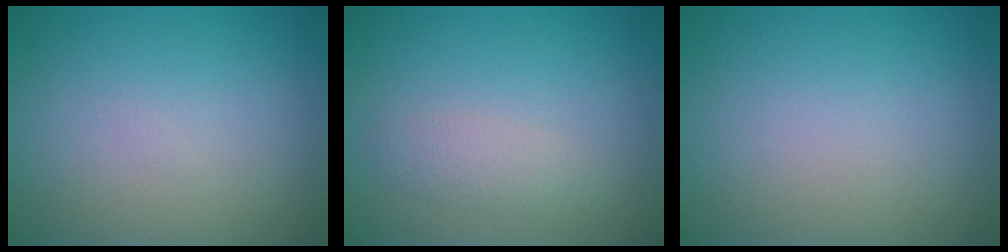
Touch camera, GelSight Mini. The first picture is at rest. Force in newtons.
{"total": 1.7, "press": 1.7, "slide": 0.0}
{"total": 0.0}